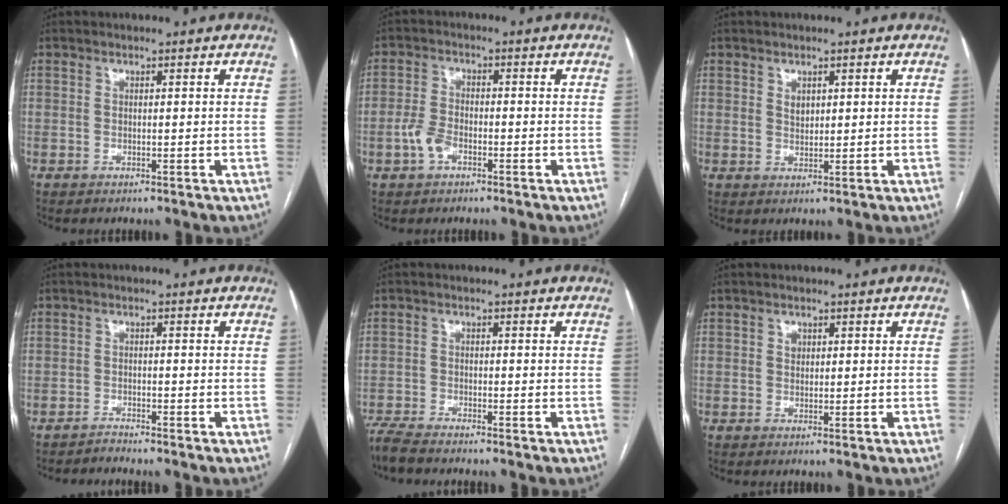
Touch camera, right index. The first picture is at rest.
{"total": 4.0, "force": [-1.9, 2.1, 2.8], "torque": [-0.065, 0.007, -0.037]}
{"total": 1.7, "force": [0.8, 1.1, 1.0], "torque": [-0.017, -0.002, 0.019]}
{"total": 1.3, "force": [-1.2, -0.5, -0.3], "torque": [0.004, -0.008, -0.021]}
{"total": 3.9, "force": [-3.6, -0.2, 1.5], "torque": [-0.031, -0.017, -0.068]}
{"total": 1.2, "force": [0.4, 0.9, 0.5], "torque": [-0.006, 0.000, 0.006]}